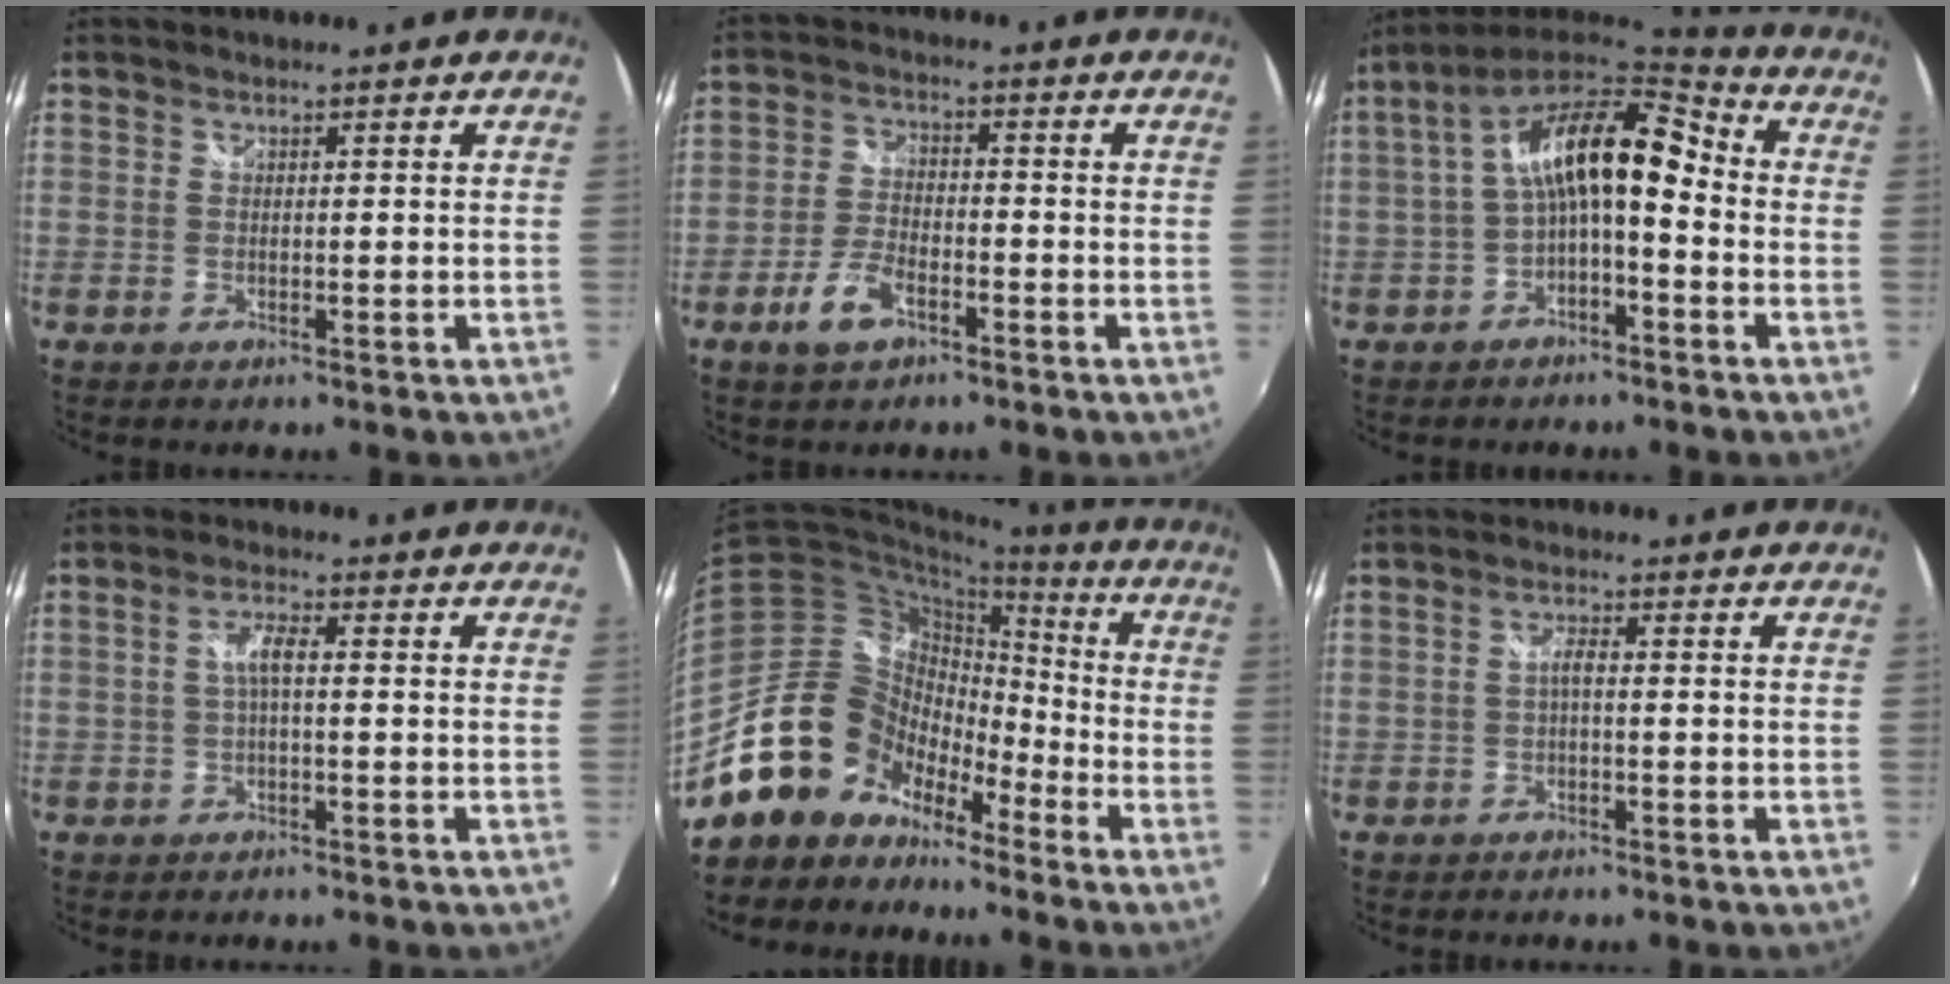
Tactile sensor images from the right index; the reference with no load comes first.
{"total": 6.7, "force": [-3.9, 3.1, 4.5], "torque": [-0.102, -0.001, -0.072]}
{"total": 14.3, "force": [-0.6, 6.0, 12.9], "torque": [-0.240, 0.026, -0.018]}
{"total": 3.0, "force": [-0.2, 0.6, 2.9], "torque": [-0.058, 0.007, -0.003]}
{"total": 16.8, "force": [-12.1, 10.5, 5.2], "torque": [-0.111, 0.032, -0.221]}
{"total": 1.6, "force": [-0.5, 0.4, 1.5], "torque": [-0.030, 0.004, -0.011]}